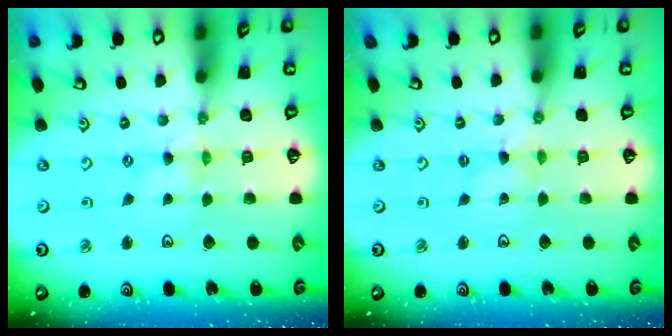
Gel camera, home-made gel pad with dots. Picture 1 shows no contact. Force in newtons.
{"total": 0.0}